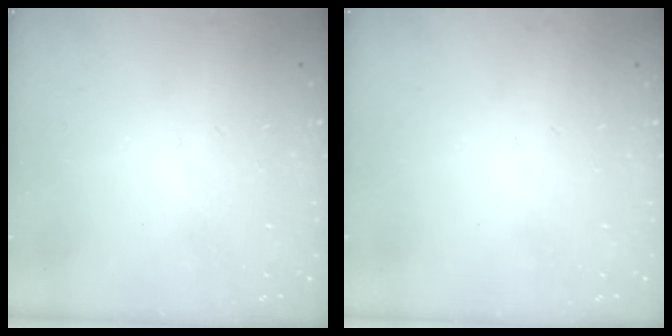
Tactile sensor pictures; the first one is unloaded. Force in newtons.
{"total": 0.0}